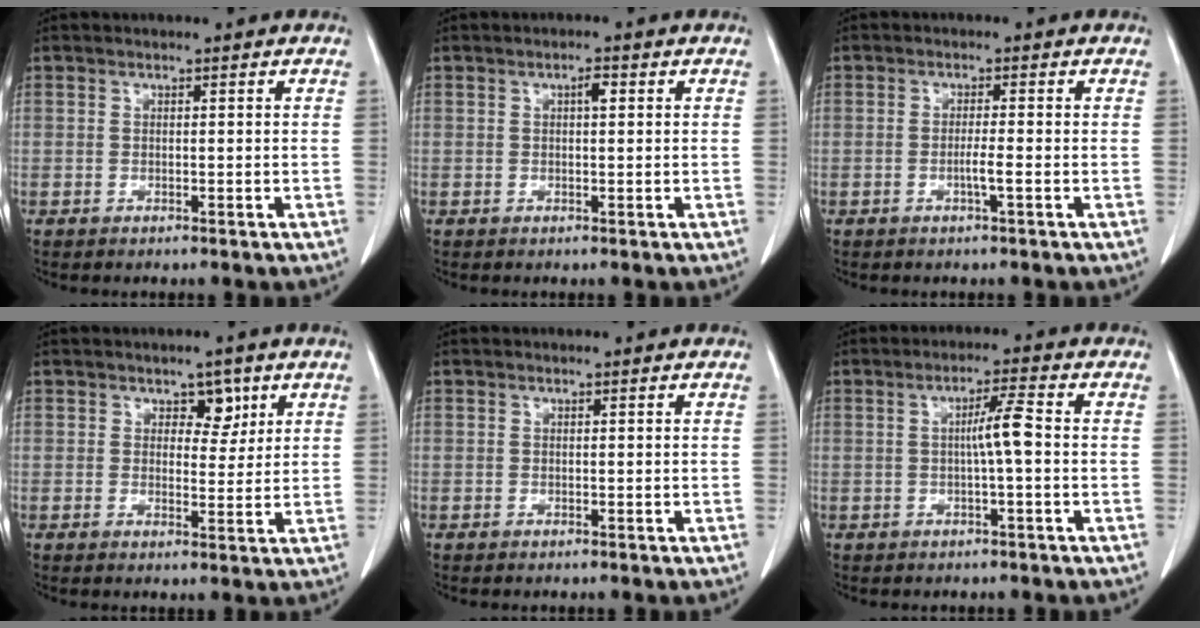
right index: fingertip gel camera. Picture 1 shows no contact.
{"total": 1.5, "force": [0.5, 0.4, 1.3], "torque": [-0.023, 0.003, 0.007]}
{"total": 2.0, "force": [-0.7, -0.3, 1.9], "torque": [-0.037, -0.002, -0.013]}
{"total": 3.5, "force": [1.9, 2.2, 2.0], "torque": [-0.018, 0.001, 0.028]}
{"total": 0.0}
{"total": 4.1, "force": [-0.1, 0.0, 4.1], "torque": [-0.070, 0.008, -0.002]}